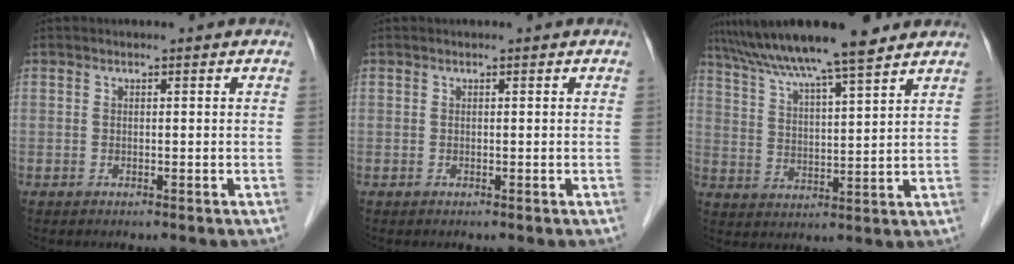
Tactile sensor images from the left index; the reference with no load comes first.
{"total": 0.0}
{"total": 13.9, "force": [11.6, 0.4, 7.6], "torque": [-0.132, 0.019, 0.191]}